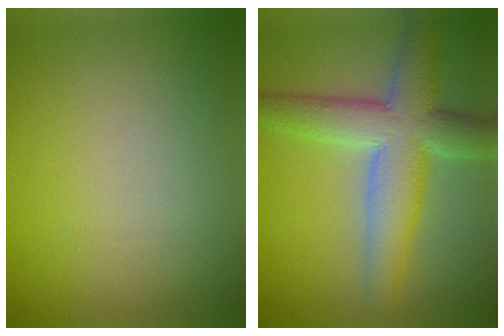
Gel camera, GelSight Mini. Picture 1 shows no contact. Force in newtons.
{"total": 7.6, "press": 7.6, "slide": 0.5}